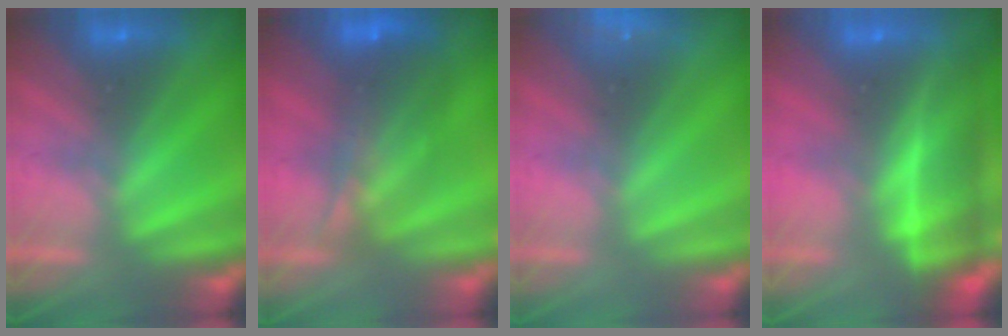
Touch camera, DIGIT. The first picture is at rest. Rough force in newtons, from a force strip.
{"total": 7.7}
{"total": 2.3}
{"total": 7.1}